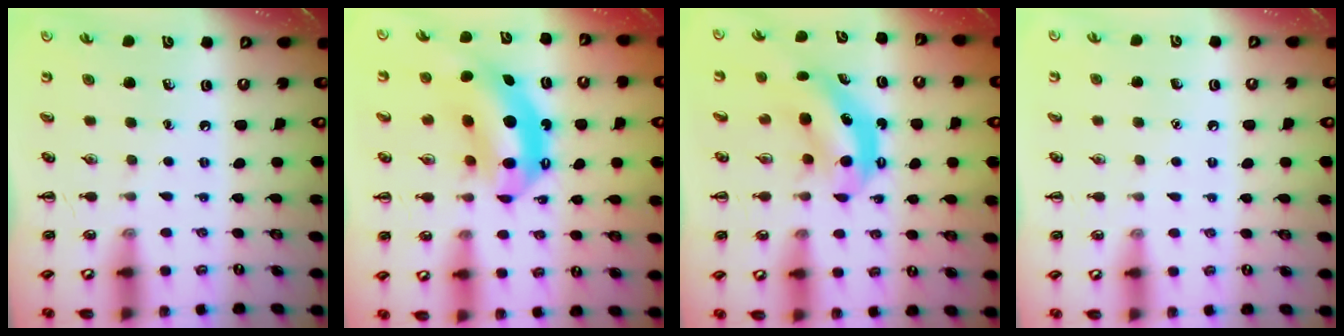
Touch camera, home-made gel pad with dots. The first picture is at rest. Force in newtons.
{"total": 11.0, "press": 10.6, "slide": 2.9}
{"total": 5.9, "press": 5.8, "slide": 0.4}
{"total": 1.5, "press": 1.4, "slide": 0.1}